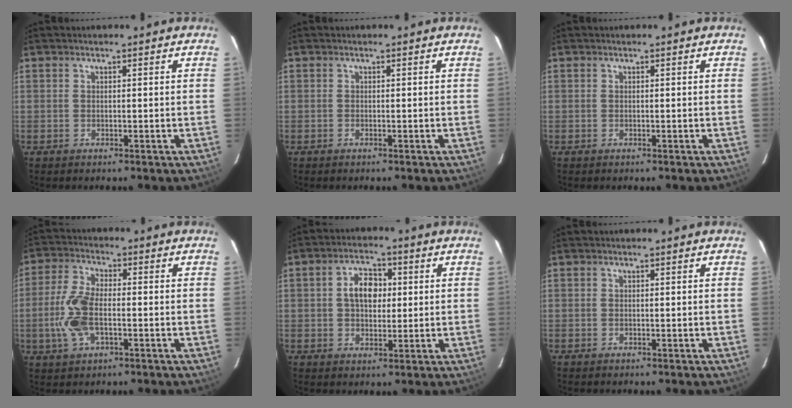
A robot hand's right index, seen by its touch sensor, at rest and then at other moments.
{"total": 0.0}
{"total": 0.0}
{"total": 9.3, "force": [-1.9, 4.5, 7.9], "torque": [-0.175, 0.004, -0.038]}
{"total": 6.6, "force": [1.0, 4.4, 4.8], "torque": [-0.081, 0.018, 0.019]}
{"total": 0.0}